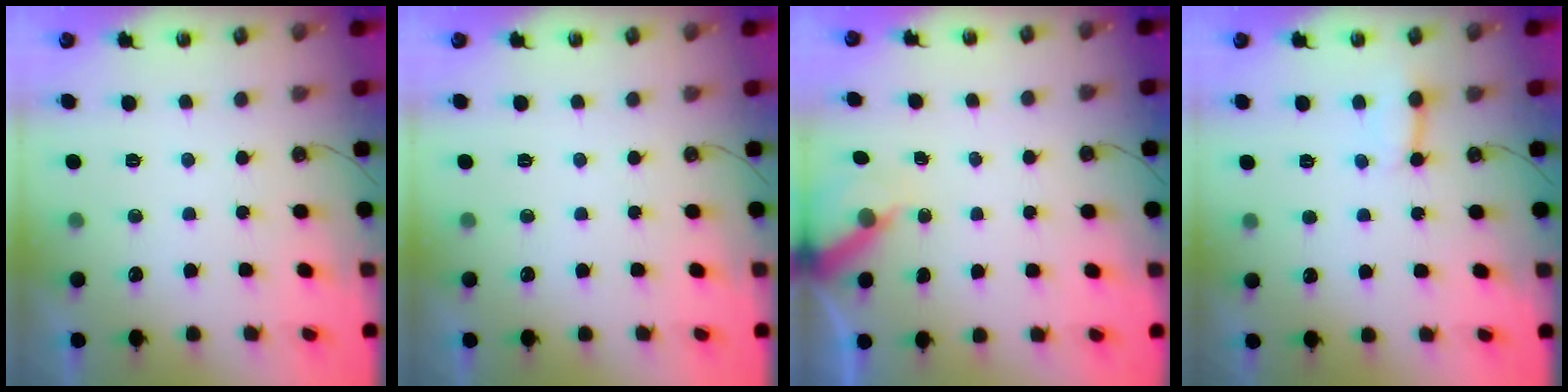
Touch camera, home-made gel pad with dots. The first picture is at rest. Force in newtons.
{"total": 0.0}
{"total": 6.8, "press": 6.8, "slide": 0.5}
{"total": 3.7, "press": 3.6, "slide": 0.4}